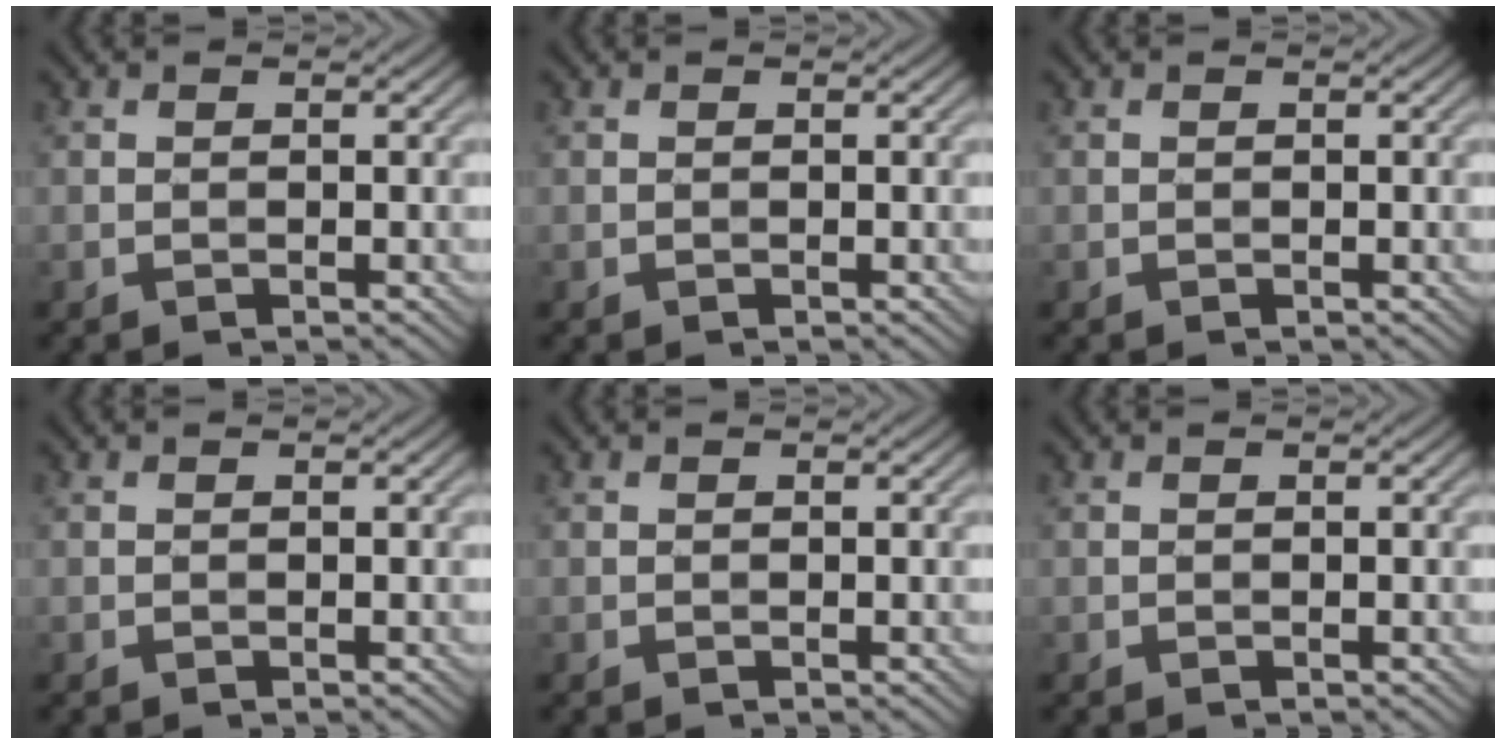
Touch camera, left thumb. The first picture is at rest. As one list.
[{"total": 0.0}, {"total": 0.0}, {"total": 0.0}, {"total": 0.0}, {"total": 0.0}]